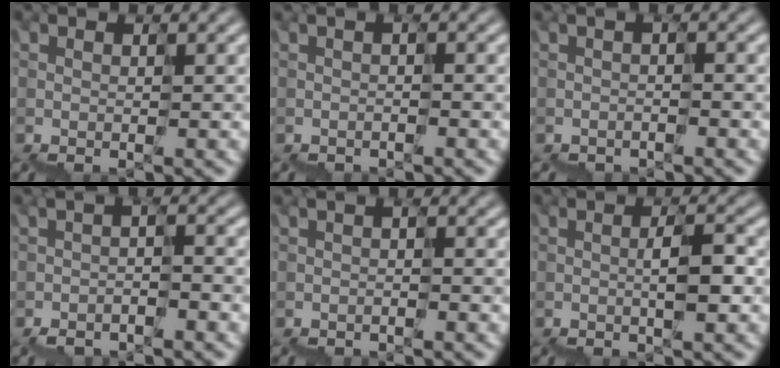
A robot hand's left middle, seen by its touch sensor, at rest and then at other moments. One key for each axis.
{"total": 0.9, "fx": -0.9, "fy": -0.1, "fz": -0.1, "tx": 0.006, "ty": -0.001, "tz": -0.005}
{"total": 1.1, "fx": -1.0, "fy": -0.1, "fz": -0.3, "tx": 0.002, "ty": -0.001, "tz": -0.009}
{"total": 1.8, "fx": -1.7, "fy": 0.1, "fz": 0.7, "tx": -0.018, "ty": -0.001, "tz": -0.024}
{"total": 0.7, "fx": -0.7, "fy": -0.1, "fz": -0.1, "tx": 0.005, "ty": 0.000, "tz": -0.004}
{"total": 1.9, "fx": 0.3, "fy": 0.5, "fz": 1.8, "tx": -0.040, "ty": 0.010, "tz": 0.006}